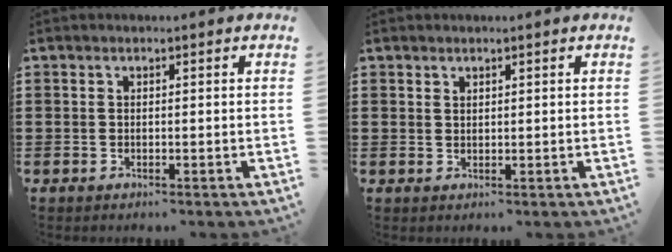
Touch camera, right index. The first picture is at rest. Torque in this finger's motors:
{"motor_torque": [-0.16, 0.73, 0.02, 0.00]}